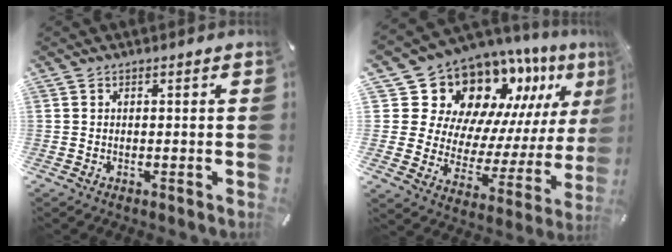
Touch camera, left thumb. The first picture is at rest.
{"total": 17.2, "force": [13.0, 10.0, 5.2], "torque": [-0.088, -0.131, 0.239]}